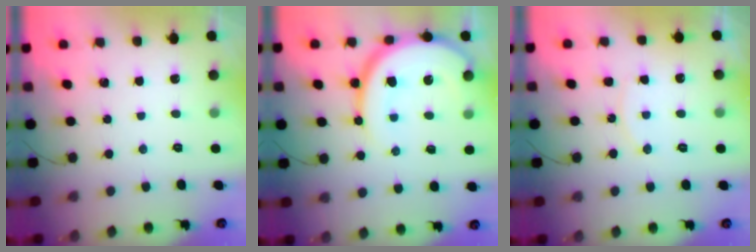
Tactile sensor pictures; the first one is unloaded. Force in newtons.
{"total": 15.3, "press": 15.2, "slide": 1.2}
{"total": 7.7, "press": 7.7, "slide": 0.4}